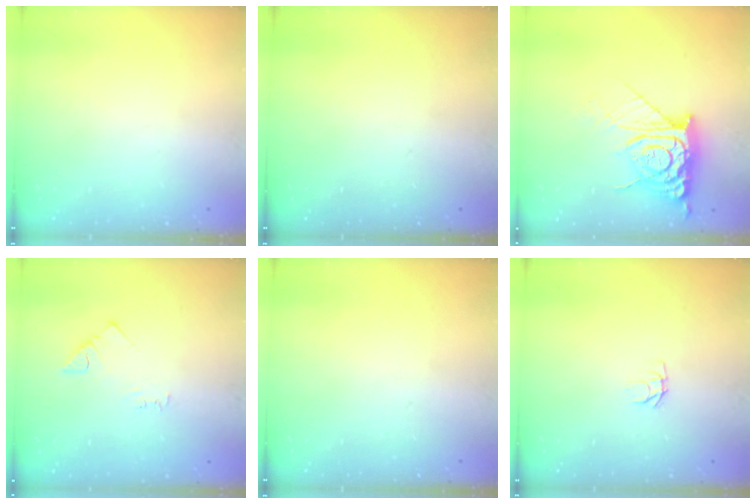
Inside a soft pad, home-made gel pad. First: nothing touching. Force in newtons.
{"total": 0.0}
{"total": 13.2, "press": 13.1, "slide": 1.6}
{"total": 2.9, "press": 2.9, "slide": 0.5}
{"total": 0.0}
{"total": 2.7, "press": 2.7, "slide": 0.3}